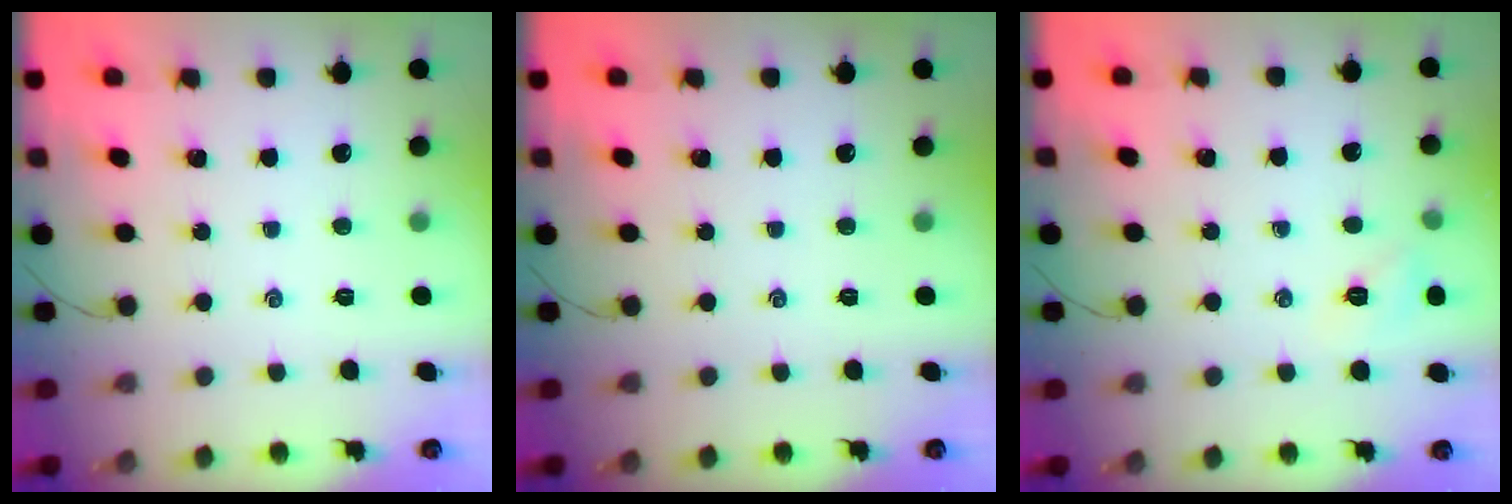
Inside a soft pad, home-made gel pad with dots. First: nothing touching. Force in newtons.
{"total": 0.0}
{"total": 5.6, "press": 5.4, "slide": 1.5}